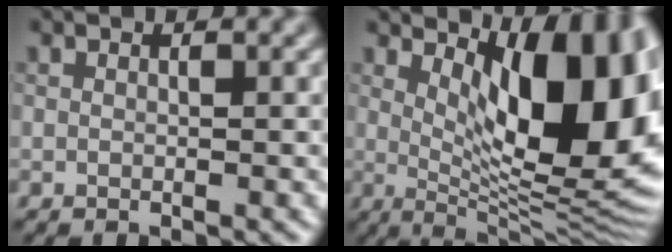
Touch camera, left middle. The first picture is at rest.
{"total": 13.3, "force": [3.6, 5.1, 11.8], "torque": [-0.144, -0.003, 0.057]}